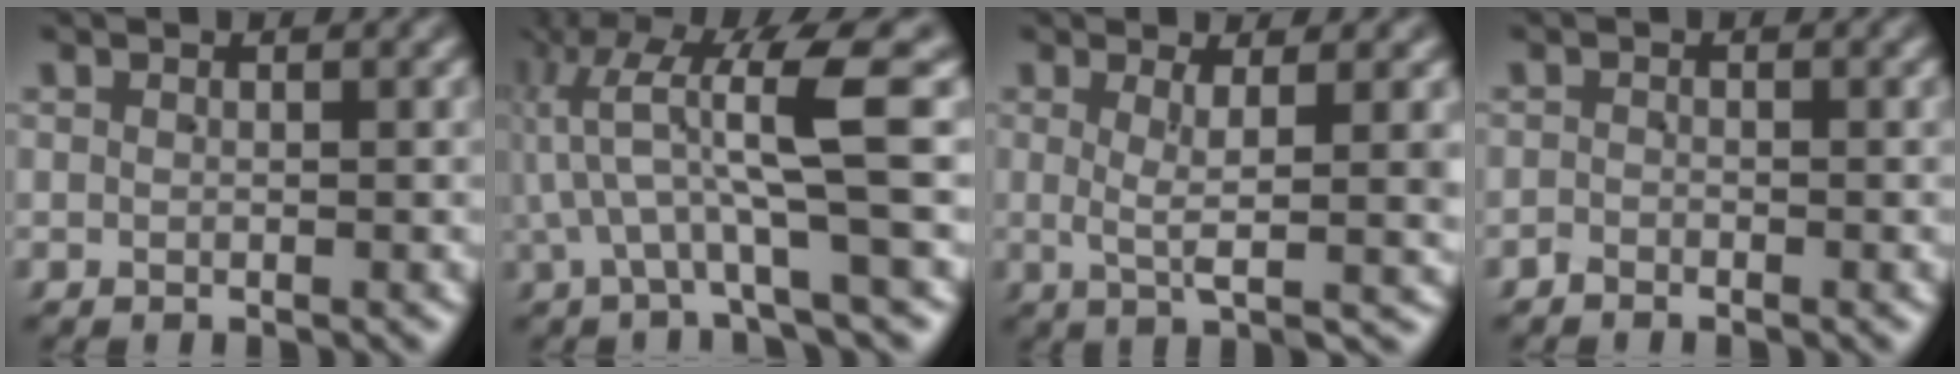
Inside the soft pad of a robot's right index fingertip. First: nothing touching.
{"total": 9.8, "force": [2.7, 4.7, 8.1], "torque": [-0.137, 0.033, 0.023]}
{"total": 4.0, "force": [1.0, 0.0, 3.9], "torque": [-0.060, -0.008, 0.025]}
{"total": 1.1, "force": [-1.1, 0.0, -0.2], "torque": [0.009, 0.000, -0.023]}